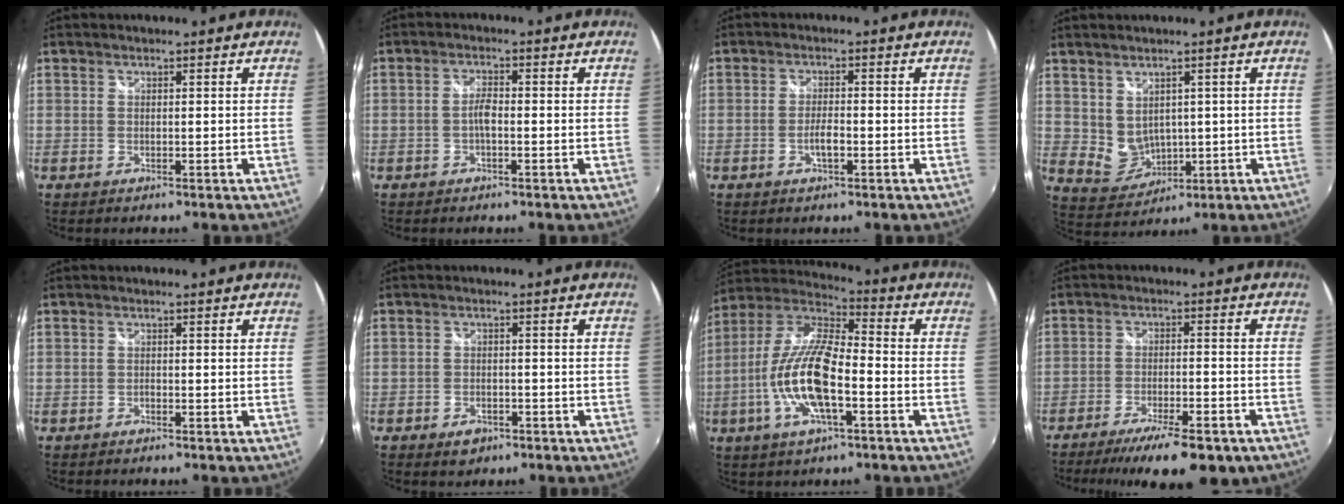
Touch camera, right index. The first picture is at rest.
{"total": 2.2, "force": [-0.8, 0.7, 1.9], "torque": [-0.042, 0.006, -0.017]}
{"total": 2.8, "force": [-1.2, 0.7, 2.4], "torque": [-0.051, 0.002, -0.023]}
{"total": 5.8, "force": [1.7, 4.8, 2.9], "torque": [-0.055, -0.004, 0.052]}
{"total": 0.5, "force": [-0.5, 0.2, 0.1], "torque": [-0.003, -0.002, -0.011]}
{"total": 3.8, "force": [-2.3, 2.6, 1.6], "torque": [-0.042, -0.001, -0.034]}
{"total": 16.1, "force": [-4.8, 5.1, 14.5], "torque": [-0.293, -0.004, -0.098]}
{"total": 15.0, "force": [-11.1, 4.0, 9.2], "torque": [-0.175, -0.036, -0.164]}